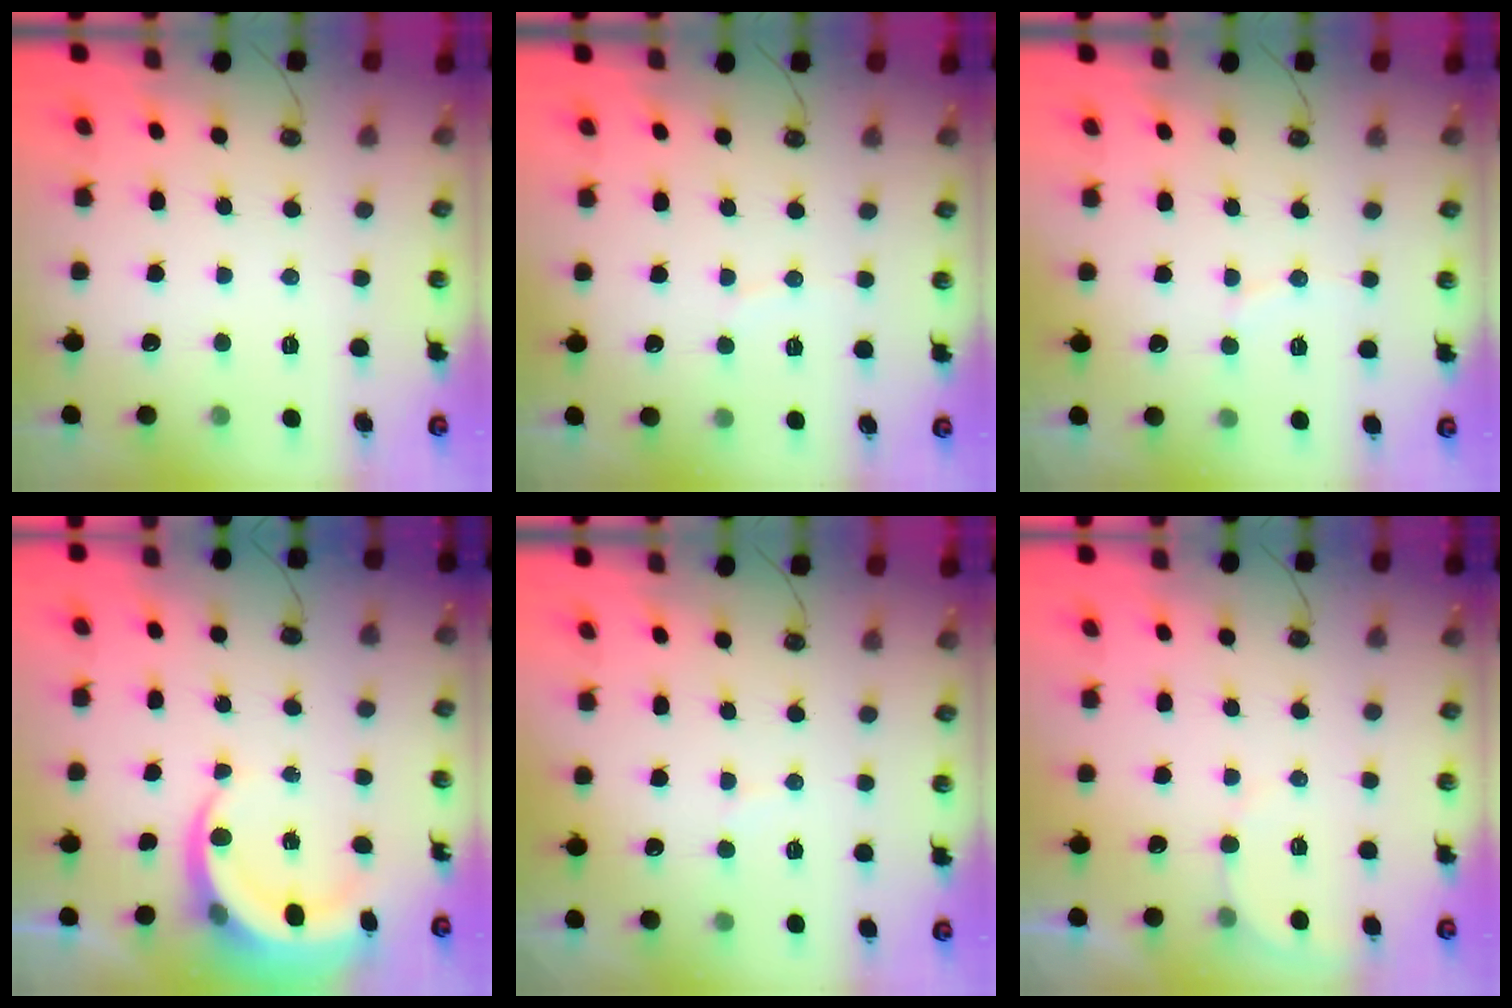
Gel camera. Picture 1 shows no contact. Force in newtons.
{"total": 4.7, "press": 4.6, "slide": 0.4}
{"total": 5.6, "press": 5.4, "slide": 1.3}
{"total": 6.3, "press": 6.3, "slide": 0.2}
{"total": 4.7, "press": 4.7, "slide": 0.4}
{"total": 3.1, "press": 3.1, "slide": 0.1}